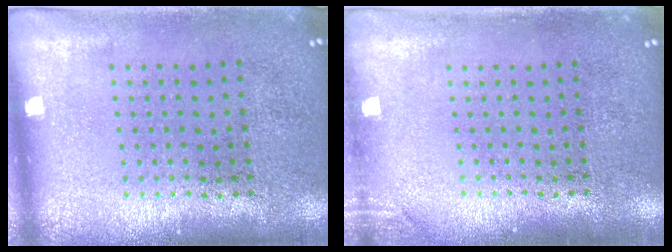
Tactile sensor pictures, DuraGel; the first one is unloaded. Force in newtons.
{"total": 0.9, "press": 0.9, "slide": 0.2}